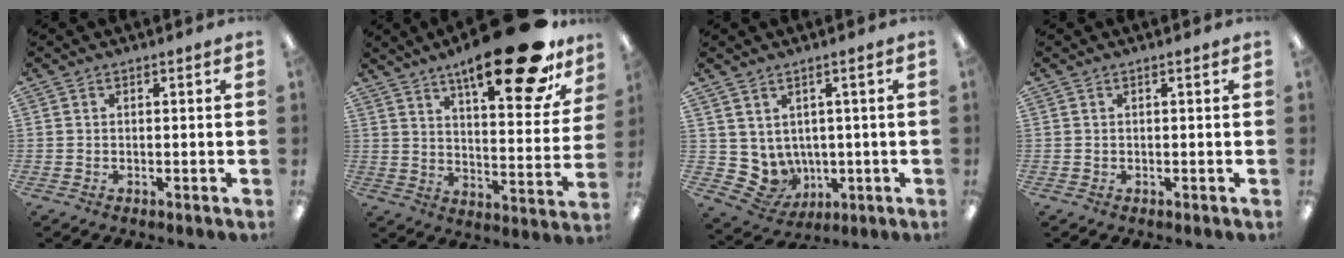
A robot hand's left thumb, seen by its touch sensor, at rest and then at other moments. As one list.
[{"total": 22.4, "force": [15.3, 6.2, 15.1], "torque": [-0.217, -0.096, 0.242]}, {"total": 5.5, "force": [2.4, 4.8, 0.9], "torque": [-0.048, -0.024, 0.059]}, {"total": 0.0}]